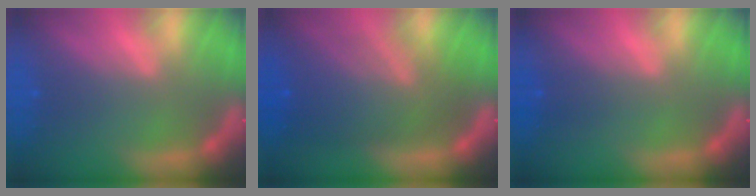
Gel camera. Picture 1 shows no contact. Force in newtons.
{"total": 9.0}
{"total": 1.0}